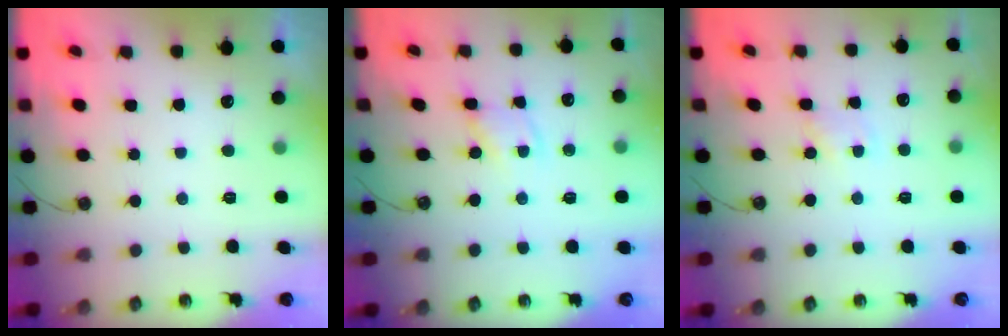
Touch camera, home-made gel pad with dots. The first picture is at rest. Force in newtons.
{"total": 2.1, "press": 2.1, "slide": 0.3}
{"total": 2.2, "press": 2.2, "slide": 0.3}